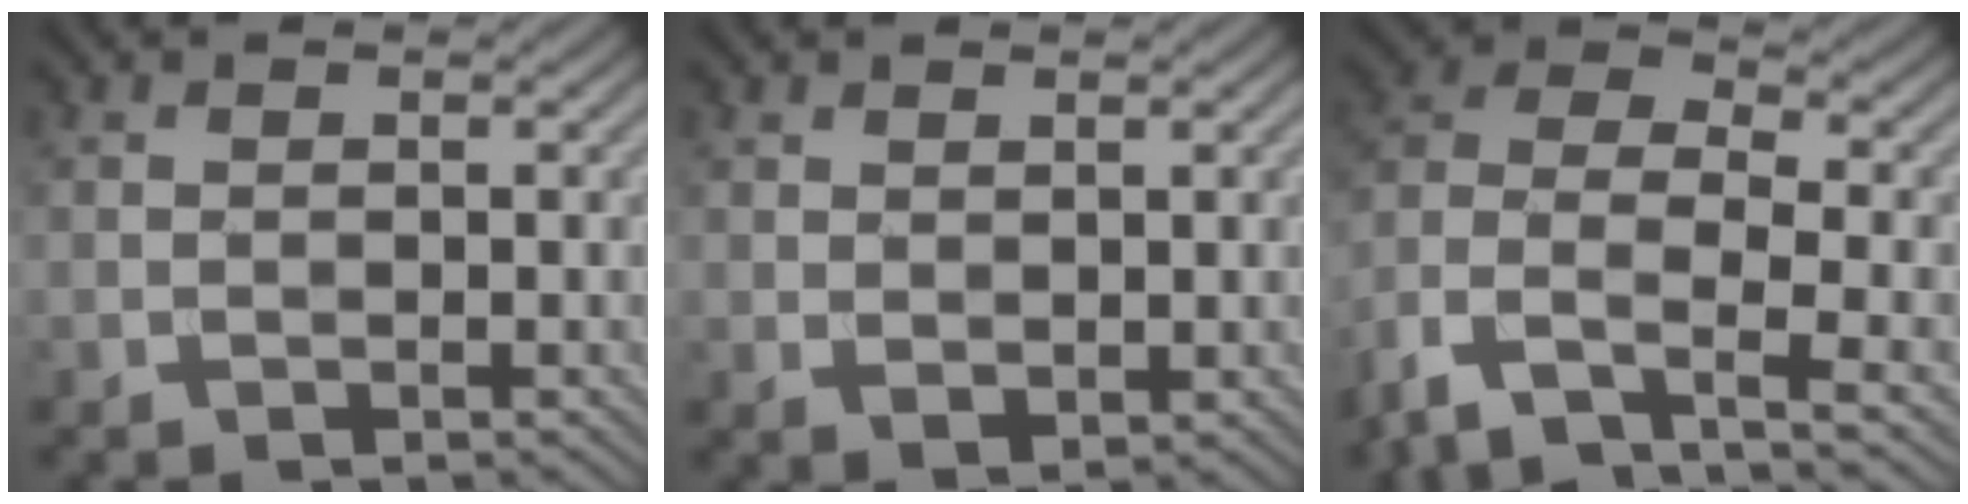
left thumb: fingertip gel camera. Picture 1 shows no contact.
{"total": 1.5, "force": [0.8, 0.8, 1.0], "torque": [-0.020, -0.006, 0.021]}
{"total": 11.0, "force": [-5.6, 5.9, 7.4], "torque": [-0.169, -0.016, -0.120]}